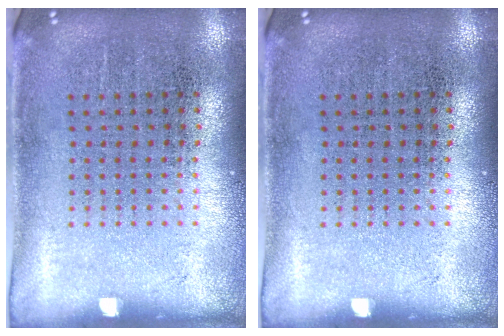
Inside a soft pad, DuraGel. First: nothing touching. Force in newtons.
{"total": 0.0}